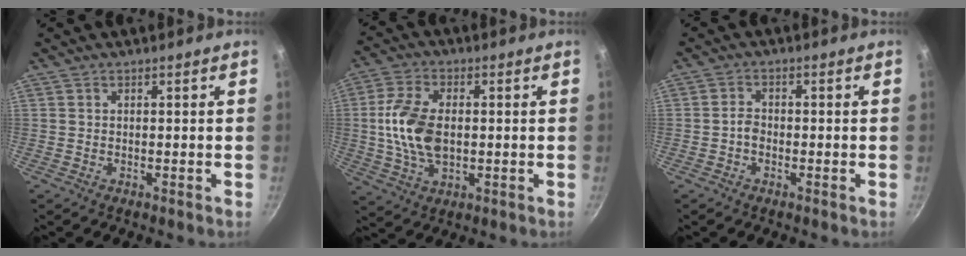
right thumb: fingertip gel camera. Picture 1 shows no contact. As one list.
[{"total": 12.0, "force": [0.0, 7.1, 9.7], "torque": [-0.181, 0.009, -0.004]}, {"total": 2.2, "force": [-0.9, 1.6, 1.3], "torque": [-0.020, 0.016, -0.020]}]